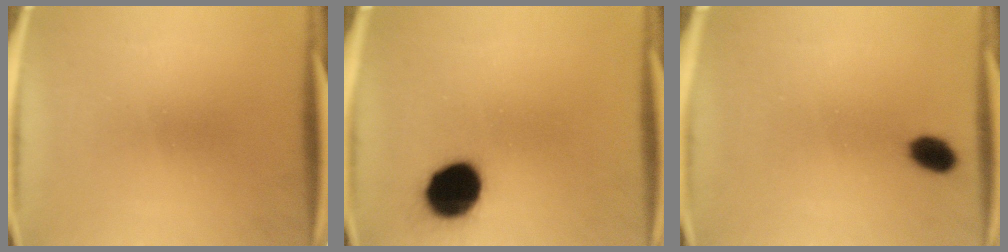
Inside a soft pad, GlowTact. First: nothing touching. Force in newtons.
{"total": 14.0}
{"total": 4.4}